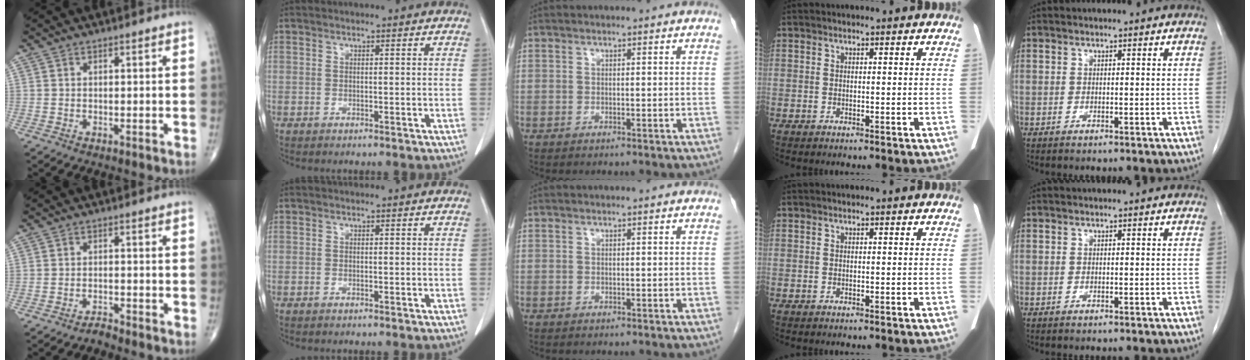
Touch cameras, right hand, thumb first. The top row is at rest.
{"thumb": {"total": 1.7, "force": [-1.6, 0.2, 0.3], "torque": [-0.009, 0.006, -0.030]}, "index": {"total": 0.7, "force": [-0.3, 0.4, 0.4], "torque": [-0.009, 0.000, -0.004]}}